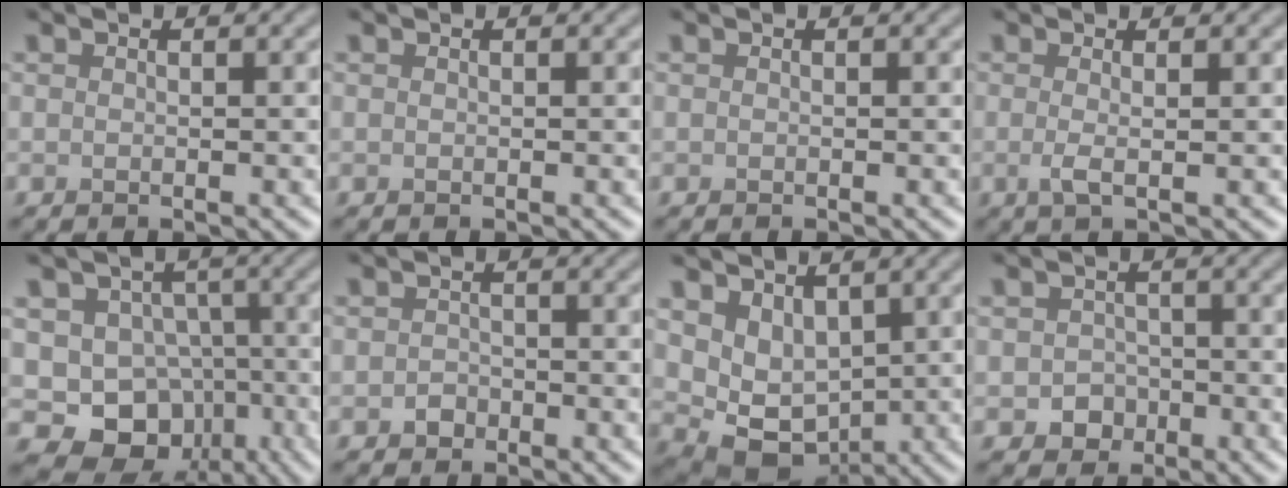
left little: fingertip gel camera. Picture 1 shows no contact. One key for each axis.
{"total": 0.0}
{"total": 0.0}
{"total": 1.7, "fx": 0.0, "fy": 0.4, "fz": 1.6, "tx": -0.030, "ty": 0.000, "tz": -0.003}
{"total": 9.2, "fx": -3.3, "fy": 7.9, "fz": 3.5, "tx": -0.031, "ty": -0.004, "tz": -0.068}
{"total": 1.1, "fx": -0.6, "fy": 0.9, "fz": 0.3, "tx": -0.001, "ty": -0.002, "tz": -0.013}
{"total": 5.1, "fx": 0.9, "fy": 4.0, "fz": 3.1, "tx": -0.056, "ty": -0.018, "tz": 0.034}
{"total": 2.2, "fx": -0.8, "fy": 1.9, "fz": 0.7, "tx": -0.003, "ty": -0.003, "tz": -0.015}